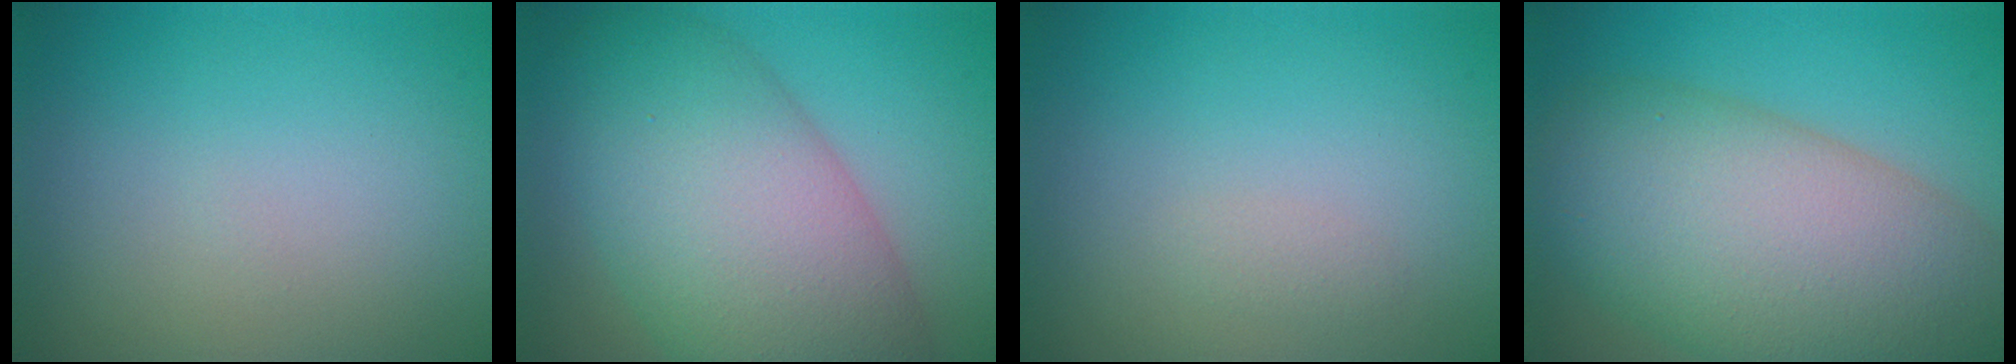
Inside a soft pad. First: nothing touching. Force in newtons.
{"total": 12.0, "press": 12.0, "slide": 0.3}
{"total": 0.7, "press": 0.7, "slide": 0.1}
{"total": 13.4, "press": 13.4, "slide": 0.8}